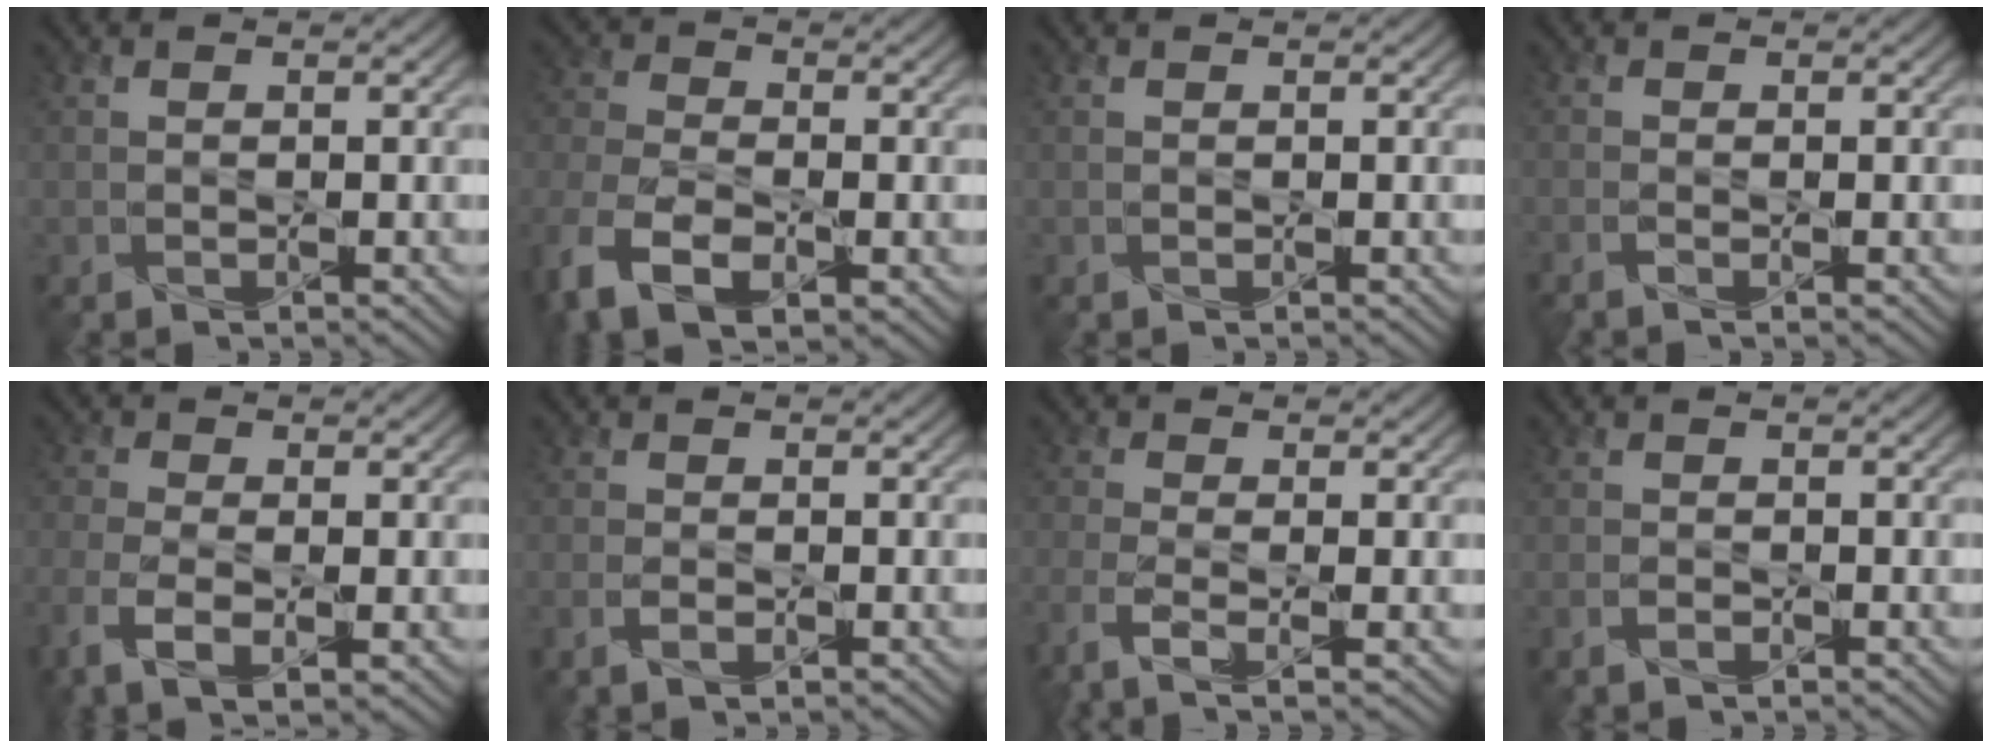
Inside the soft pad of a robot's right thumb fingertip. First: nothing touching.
{"total": 9.9, "force": [-4.9, 5.3, 6.7], "torque": [-0.155, -0.023, -0.096]}
{"total": 0.0}
{"total": 1.3, "force": [-0.7, 0.1, 1.0], "torque": [-0.024, -0.001, -0.019]}
{"total": 6.8, "force": [-2.8, 3.2, 5.3], "torque": [-0.132, -0.017, -0.054]}
{"total": 2.1, "force": [-1.0, 0.8, 1.7], "torque": [-0.039, -0.004, -0.021]}
{"total": 5.7, "force": [-2.9, 1.9, 4.6], "torque": [-0.109, -0.014, -0.062]}
{"total": 1.3, "force": [-0.8, 0.5, 0.9], "torque": [-0.020, -0.001, -0.017]}